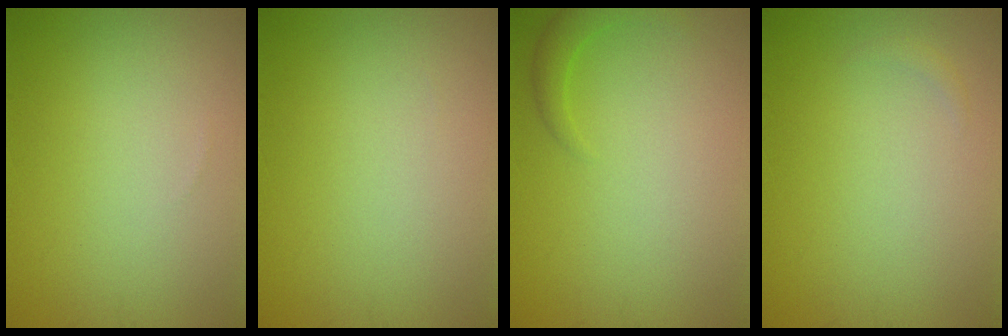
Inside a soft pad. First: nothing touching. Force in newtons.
{"total": 0.0}
{"total": 1.8, "press": 1.8, "slide": 0.1}
{"total": 0.5, "press": 0.5, "slide": 0.0}